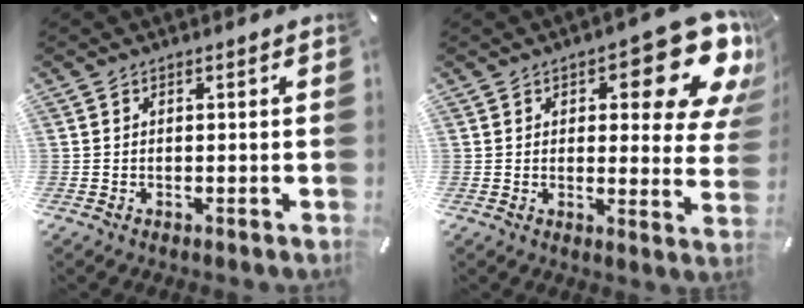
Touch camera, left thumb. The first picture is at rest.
{"total": 15.8, "force": [7.9, 6.3, 12.1], "torque": [-0.140, -0.061, 0.129]}